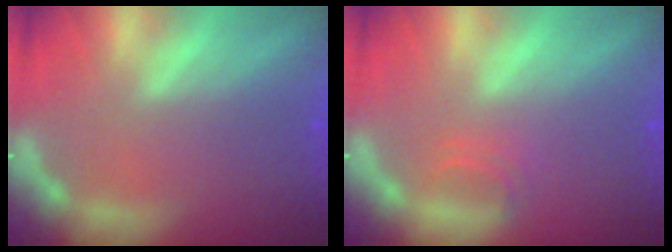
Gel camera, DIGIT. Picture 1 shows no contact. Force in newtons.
{"total": 1.4}